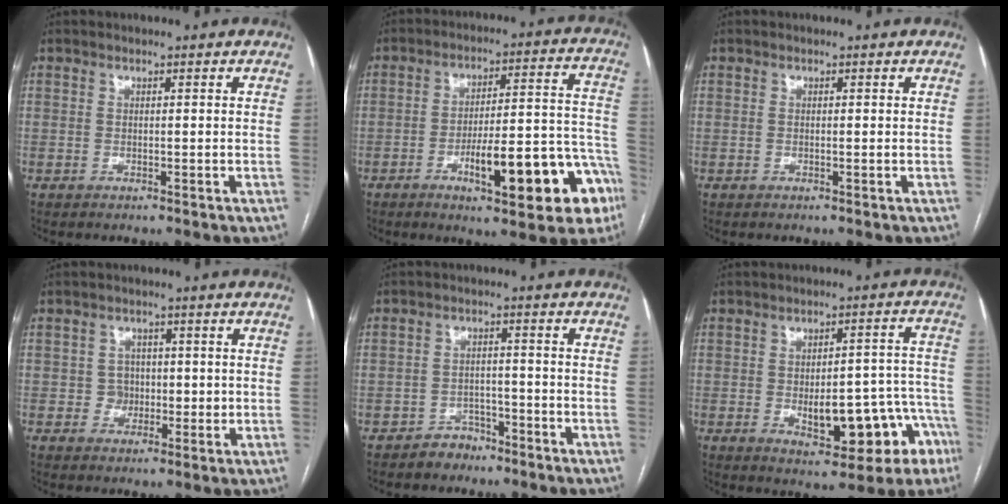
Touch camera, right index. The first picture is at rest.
{"total": 17.0, "force": [-7.7, 4.1, 14.6], "torque": [-0.144, 0.041, -0.096]}
{"total": 0.0}
{"total": 3.3, "force": [0.1, 3.2, 0.8], "torque": [-0.003, 0.008, 0.004]}
{"total": 3.9, "force": [-3.3, 2.1, 0.0], "torque": [0.003, 0.008, -0.054]}
{"total": 13.3, "force": [-5.4, 6.1, 10.6], "torque": [-0.105, 0.036, -0.060]}